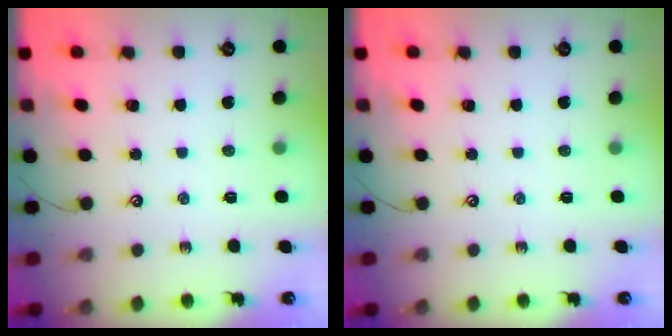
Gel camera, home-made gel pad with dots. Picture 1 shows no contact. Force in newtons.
{"total": 0.0}